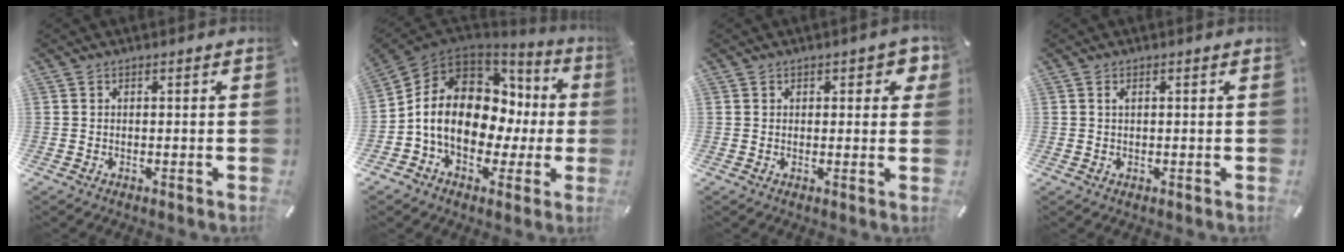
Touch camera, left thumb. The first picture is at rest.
{"total": 15.3, "force": [-0.1, 11.8, 9.8], "torque": [-0.189, -0.008, -0.002]}
{"total": 3.1, "force": [1.4, 1.9, 1.9], "torque": [-0.009, -0.004, 0.017]}
{"total": 1.0, "force": [0.4, 0.4, 0.9], "torque": [-0.018, 0.000, 0.006]}